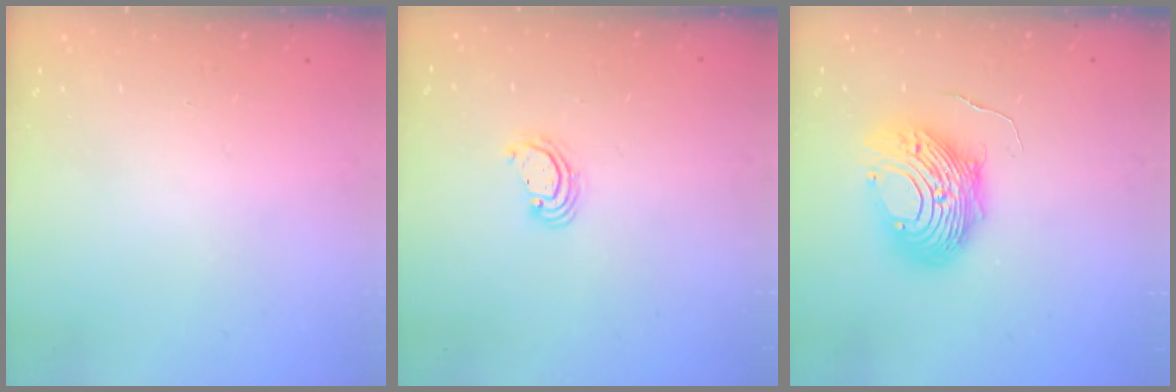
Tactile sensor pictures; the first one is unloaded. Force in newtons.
{"total": 2.8, "press": 2.8, "slide": 0.2}
{"total": 13.5, "press": 13.4, "slide": 1.4}